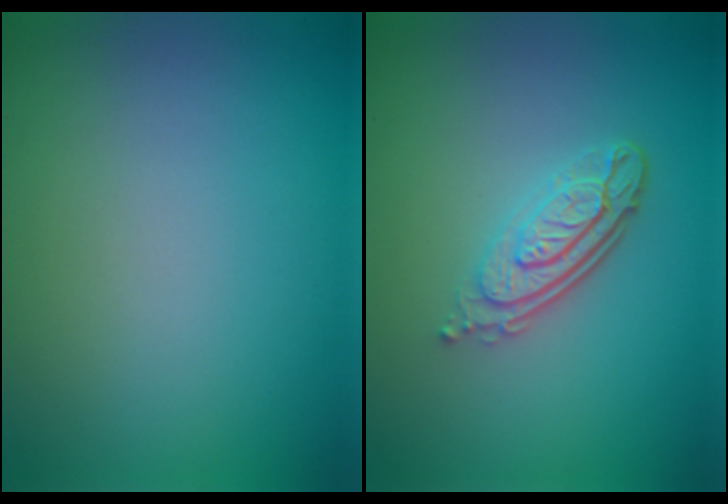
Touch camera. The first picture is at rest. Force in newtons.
{"total": 4.3, "press": 3.0, "slide": 3.1}